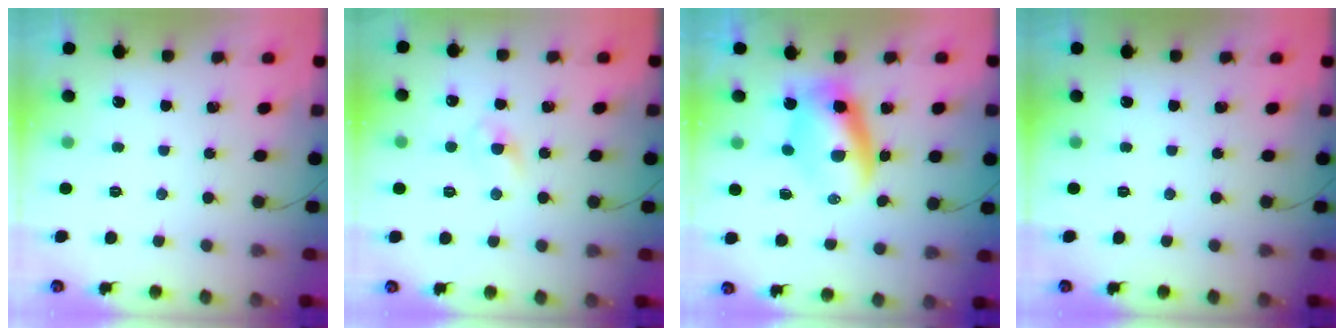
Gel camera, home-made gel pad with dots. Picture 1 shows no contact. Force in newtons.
{"total": 2.7, "press": 2.4, "slide": 1.1}
{"total": 7.1, "press": 6.8, "slide": 2.0}
{"total": 0.0}